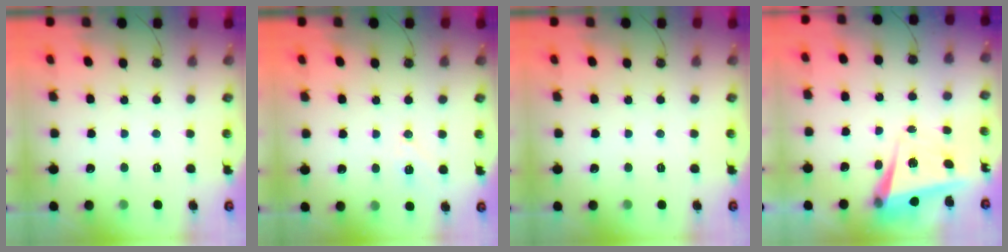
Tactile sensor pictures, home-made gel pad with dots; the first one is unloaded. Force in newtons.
{"total": 7.6, "press": 7.6, "slide": 0.4}
{"total": 0.0}
{"total": 5.3, "press": 5.2, "slide": 1.1}